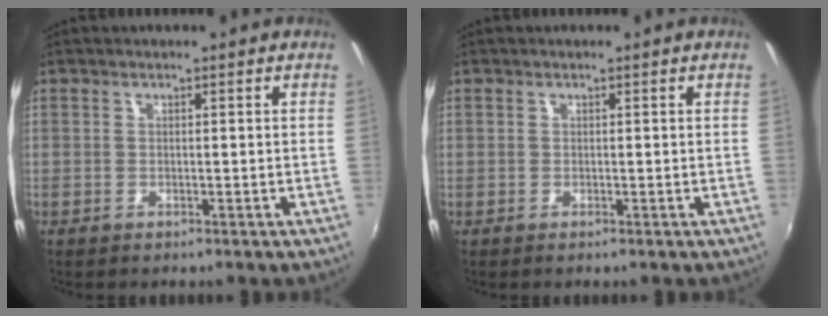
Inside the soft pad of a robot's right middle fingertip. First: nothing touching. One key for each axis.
{"total": 0.0}